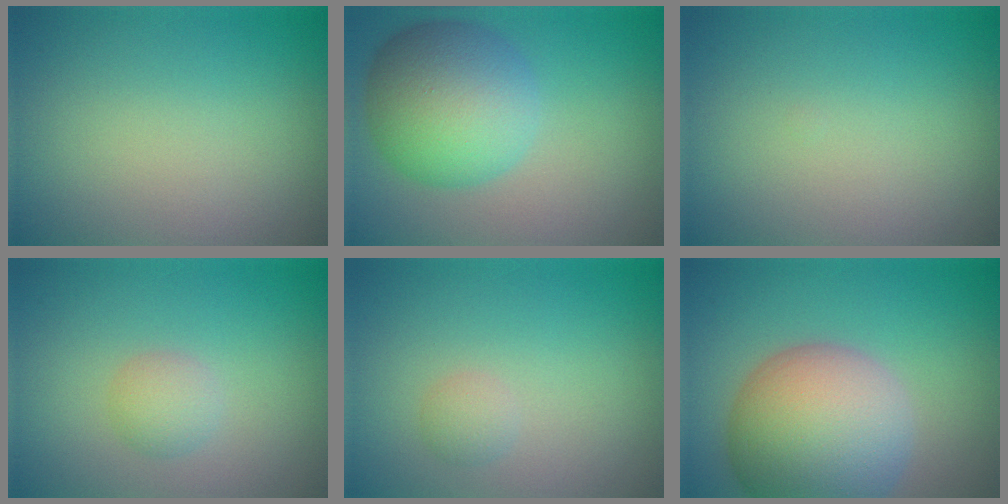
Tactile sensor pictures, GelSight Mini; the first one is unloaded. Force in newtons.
{"total": 8.1, "press": 8.1, "slide": 0.1}
{"total": 0.0}
{"total": 1.7, "press": 1.7, "slide": 0.1}
{"total": 1.1, "press": 1.1, "slide": 0.0}
{"total": 11.1, "press": 11.1, "slide": 0.6}